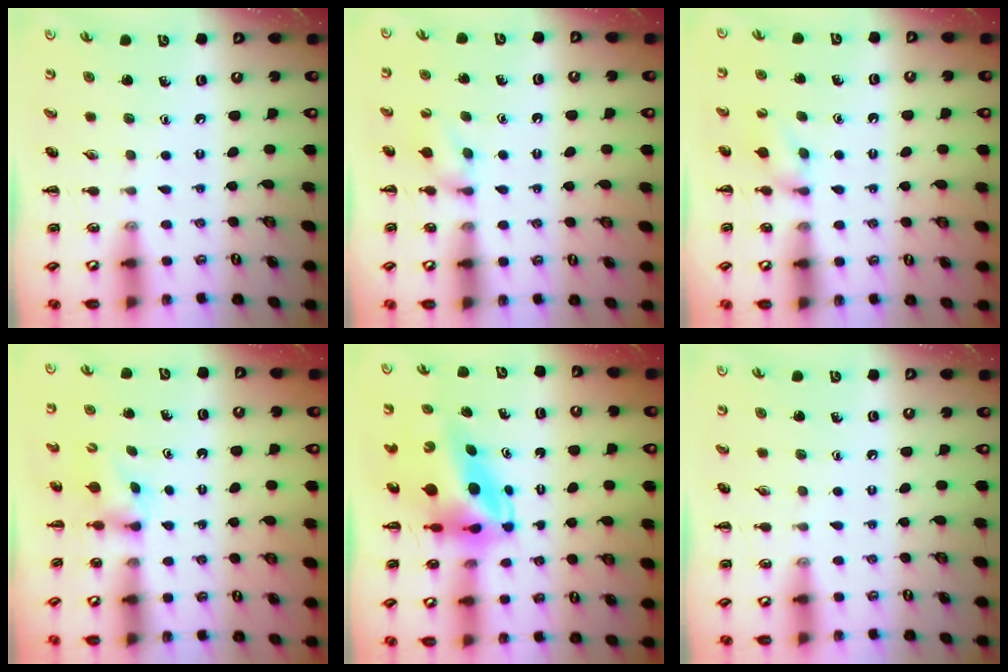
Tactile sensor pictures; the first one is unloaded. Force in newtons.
{"total": 5.4, "press": 5.1, "slide": 1.8}
{"total": 5.4, "press": 5.1, "slide": 1.8}
{"total": 2.2, "press": 1.9, "slide": 1.0}
{"total": 6.1, "press": 5.8, "slide": 2.0}
{"total": 0.0}